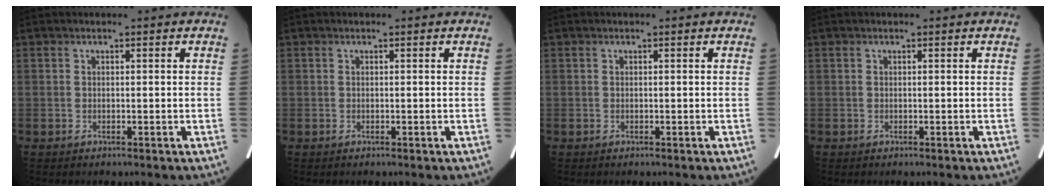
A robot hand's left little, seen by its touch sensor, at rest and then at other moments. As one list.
[{"total": 0.0}, {"total": 0.0}, {"total": 0.0}]